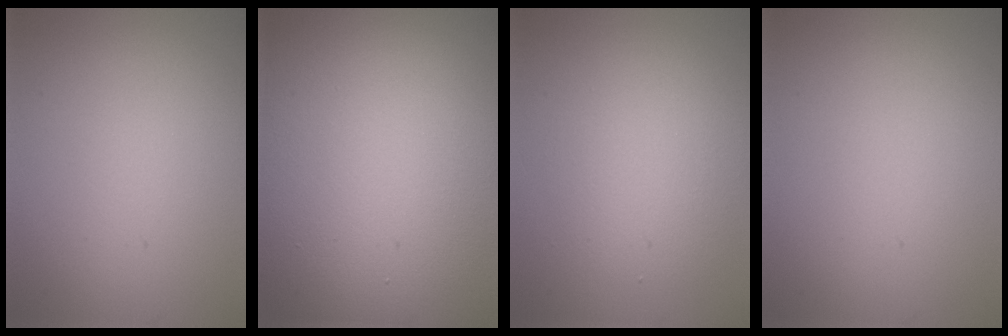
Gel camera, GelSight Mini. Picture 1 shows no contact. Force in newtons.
{"total": 23.3, "press": 23.3, "slide": 1.2}
{"total": 3.6, "press": 3.6, "slide": 0.1}
{"total": 0.0}